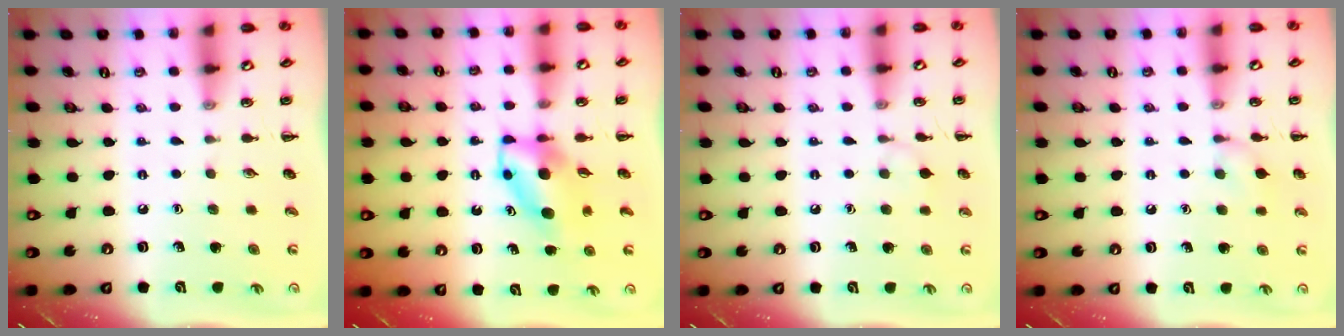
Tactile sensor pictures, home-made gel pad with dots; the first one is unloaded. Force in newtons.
{"total": 6.1, "press": 6.0, "slide": 1.1}
{"total": 5.4, "press": 5.1, "slide": 1.6}
{"total": 6.6, "press": 6.4, "slide": 1.5}